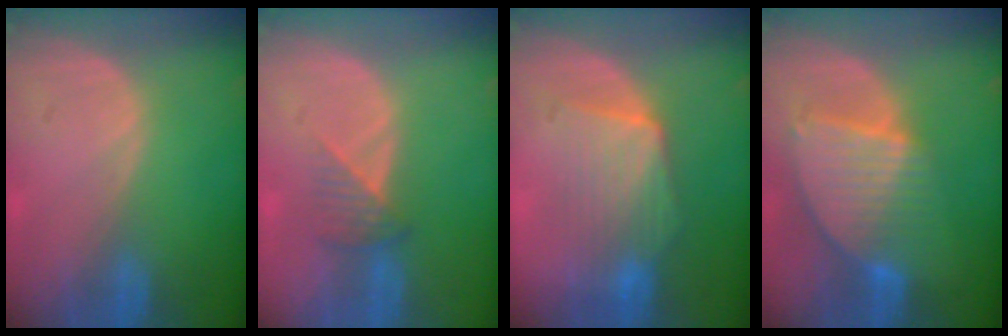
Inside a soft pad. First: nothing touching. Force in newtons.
{"total": 3.3, "press": 2.9, "slide": 1.5}
{"total": 7.4, "press": 7.4, "slide": 0.7}
{"total": 8.5, "press": 7.5, "slide": 4.0}